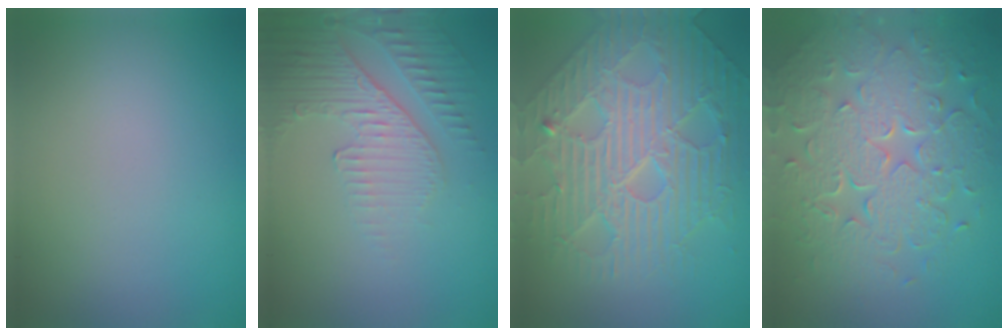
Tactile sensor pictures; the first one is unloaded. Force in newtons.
{"total": 4.9, "press": 3.2, "slide": 3.7}
{"total": 6.4, "press": 5.5, "slide": 3.3}
{"total": 8.1, "press": 5.9, "slide": 5.6}